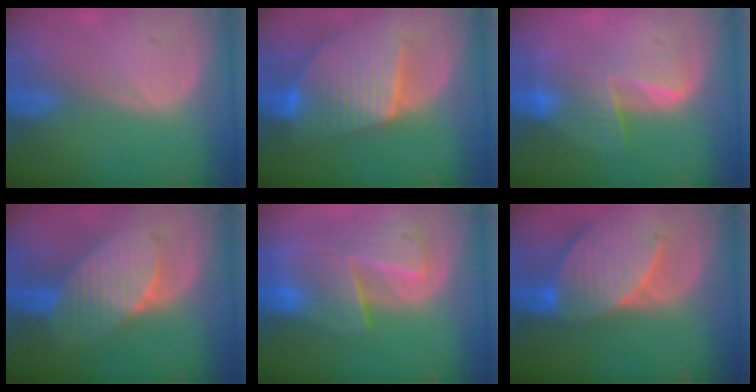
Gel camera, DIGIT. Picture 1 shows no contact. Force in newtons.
{"total": 9.7, "press": 9.6, "slide": 0.6}
{"total": 6.5, "press": 6.2, "slide": 1.9}
{"total": 7.2, "press": 7.0, "slide": 1.8}
{"total": 9.9, "press": 8.5, "slide": 5.0}
{"total": 8.9, "press": 8.7, "slide": 2.0}